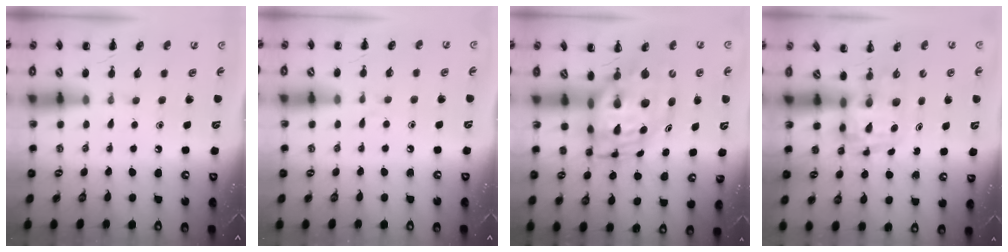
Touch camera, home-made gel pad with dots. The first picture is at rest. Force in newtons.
{"total": 2.9, "press": 2.7, "slide": 1.0}
{"total": 8.6, "press": 8.3, "slide": 2.2}
{"total": 3.6, "press": 3.5, "slide": 0.7}